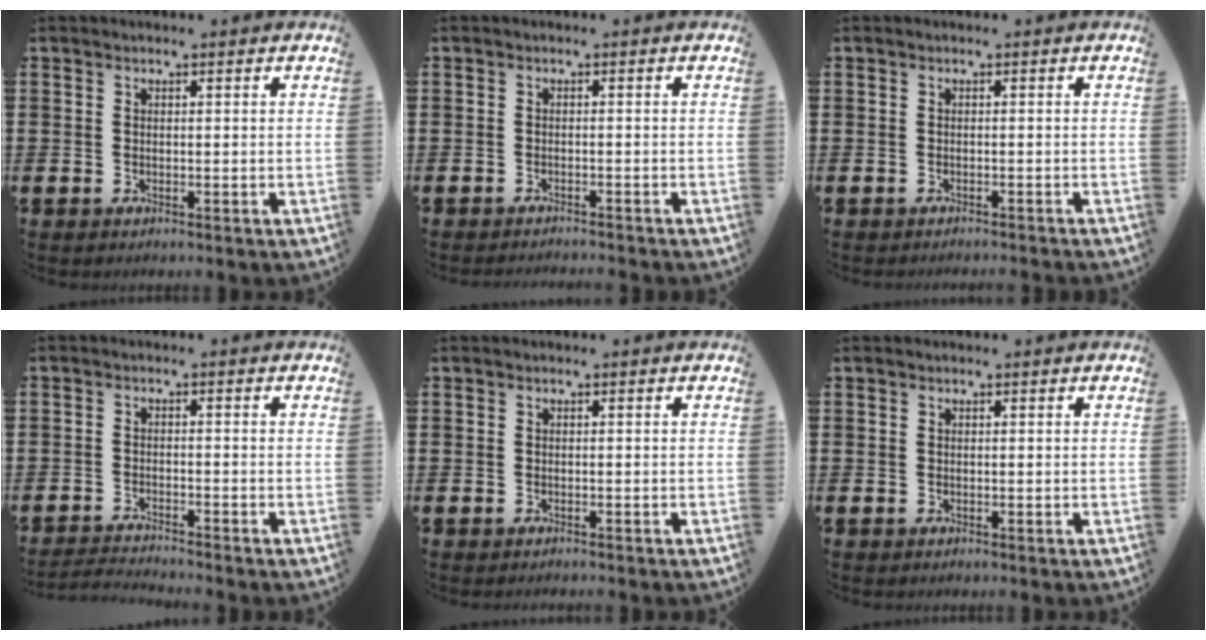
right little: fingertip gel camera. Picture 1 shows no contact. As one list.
[{"total": 1.0, "force": [-1.0, -0.2, 0.0], "torque": [0.000, 0.000, -0.021]}, {"total": 0.0}, {"total": 2.0, "force": [-2.0, -0.2, 0.2], "torque": [-0.004, 0.002, -0.042]}, {"total": 0.0}, {"total": 0.0}]